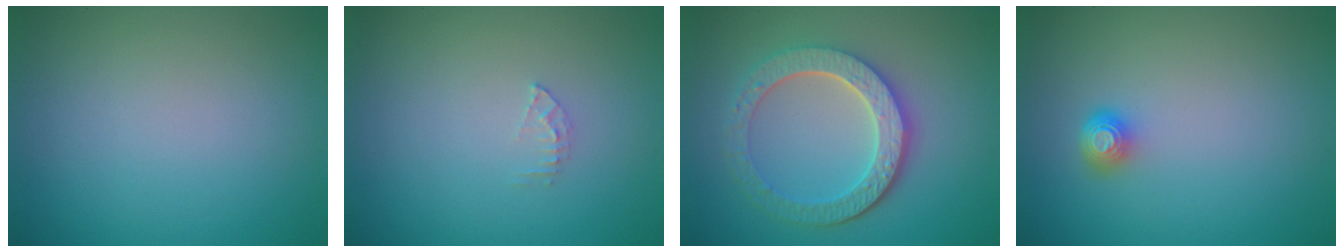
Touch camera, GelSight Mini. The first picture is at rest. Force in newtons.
{"total": 0.9, "press": 0.9, "slide": 0.1}
{"total": 5.4, "press": 4.4, "slide": 3.0}
{"total": 1.7, "press": 1.3, "slide": 1.2}